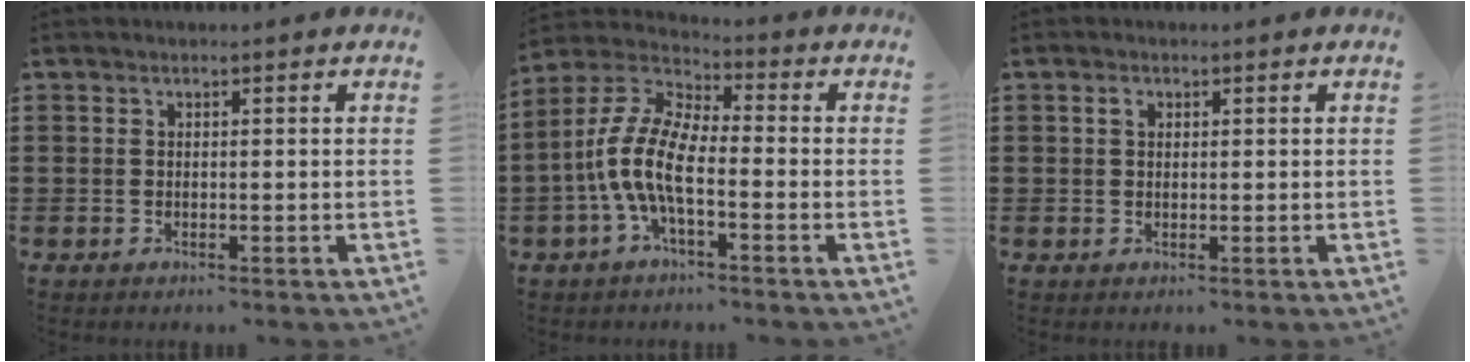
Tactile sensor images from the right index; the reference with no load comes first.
{"total": 9.5, "force": [-2.9, 3.6, 8.3], "torque": [-0.215, -0.013, -0.065]}
{"total": 1.1, "force": [0.3, 0.8, 0.6], "torque": [-0.015, 0.006, 0.004]}